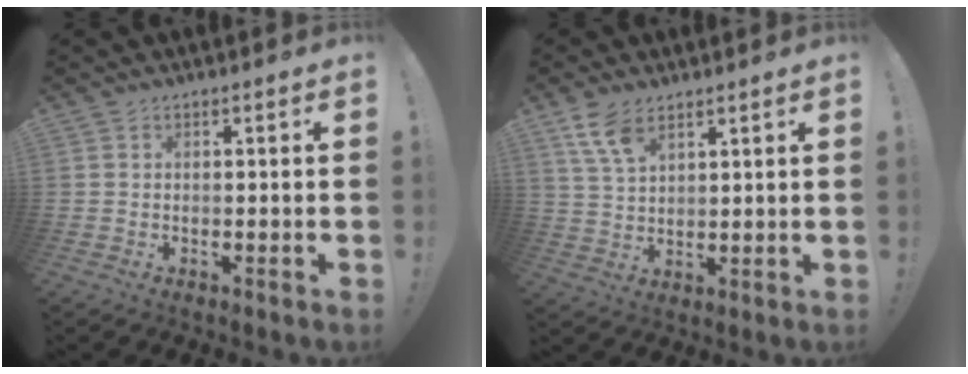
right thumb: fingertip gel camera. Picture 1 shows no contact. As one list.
[{"total": 8.7, "force": [5.7, 4.6, 4.7], "torque": [-0.095, -0.020, 0.112]}]